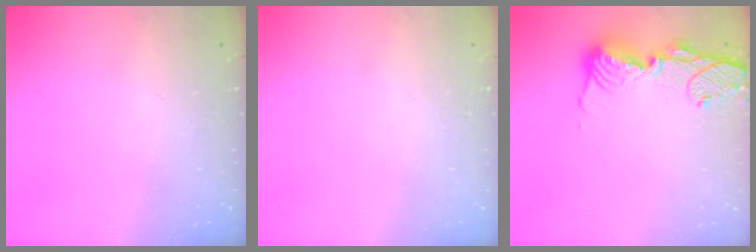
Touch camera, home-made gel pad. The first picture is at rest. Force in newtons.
{"total": 0.0}
{"total": 14.3, "press": 14.2, "slide": 1.3}